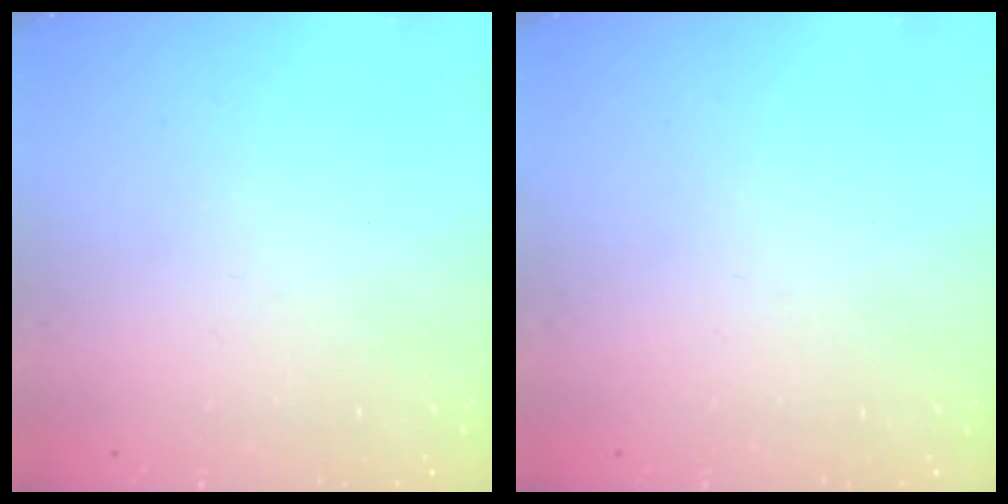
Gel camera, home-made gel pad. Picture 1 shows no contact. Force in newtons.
{"total": 0.0}